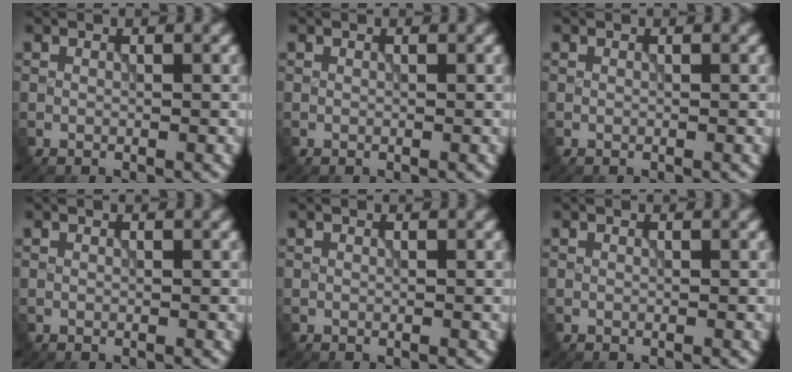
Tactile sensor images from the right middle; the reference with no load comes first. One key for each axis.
{"total": 0.0}
{"total": 0.0}
{"total": 0.0}
{"total": 0.0}
{"total": 0.0}